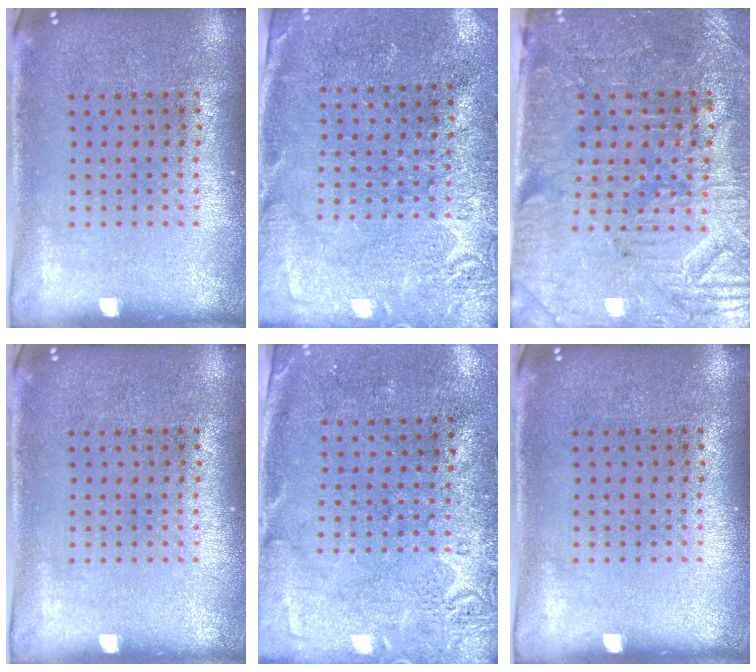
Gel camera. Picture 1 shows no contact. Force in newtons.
{"total": 2.7, "press": 2.6, "slide": 0.5}
{"total": 3.7, "press": 3.5, "slide": 1.3}
{"total": 0.0}
{"total": 2.7, "press": 2.2, "slide": 1.7}
{"total": 0.0}